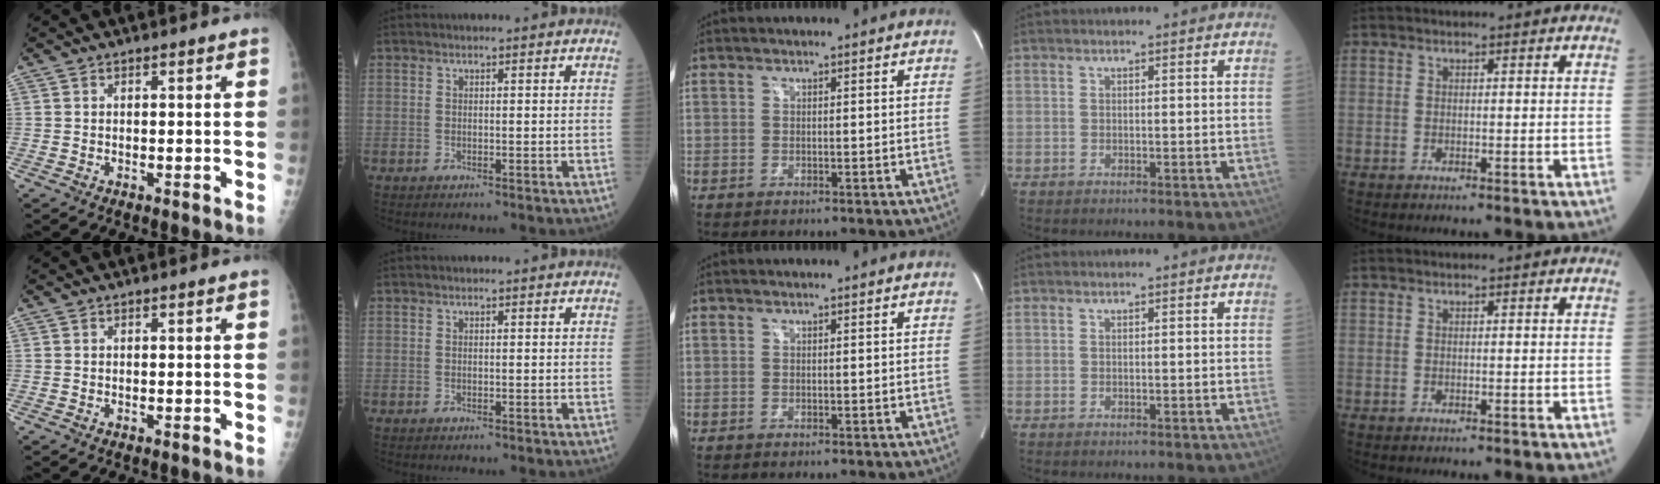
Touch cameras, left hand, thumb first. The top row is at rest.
{}